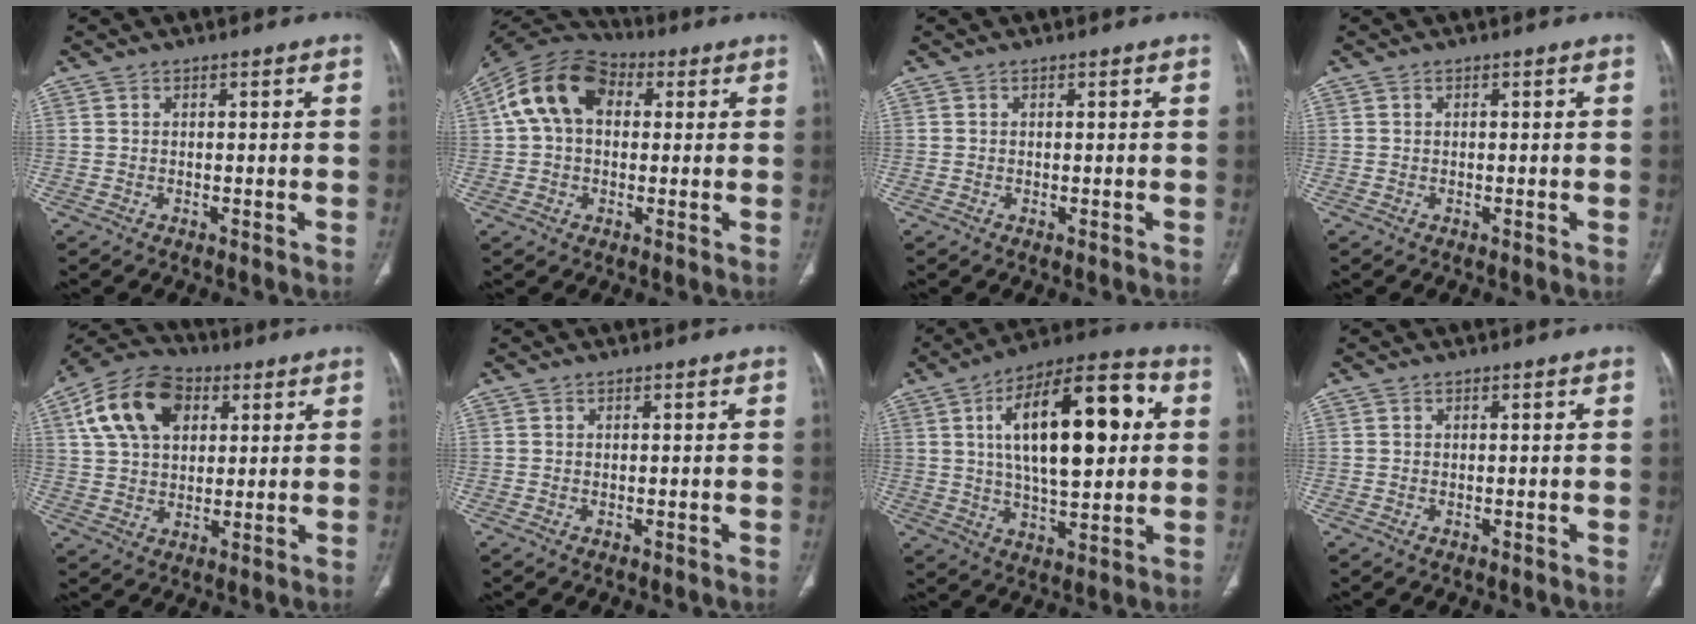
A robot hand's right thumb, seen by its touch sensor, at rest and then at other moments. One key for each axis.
{"total": 13.7, "fx": 2.8, "fy": 9.5, "fz": 9.5, "tx": -0.165, "ty": 0.035, "tz": 0.038}
{"total": 0.0}
{"total": 0.0}
{"total": 15.3, "fx": 5.5, "fy": 10.2, "fz": 10.0, "tx": -0.169, "ty": 0.007, "tz": 0.095}
{"total": 0.0}
{"total": 22.5, "fx": 4.8, "fy": 9.6, "fz": 19.7, "tx": -0.292, "ty": 0.012, "tz": 0.069}
{"total": 0.0}